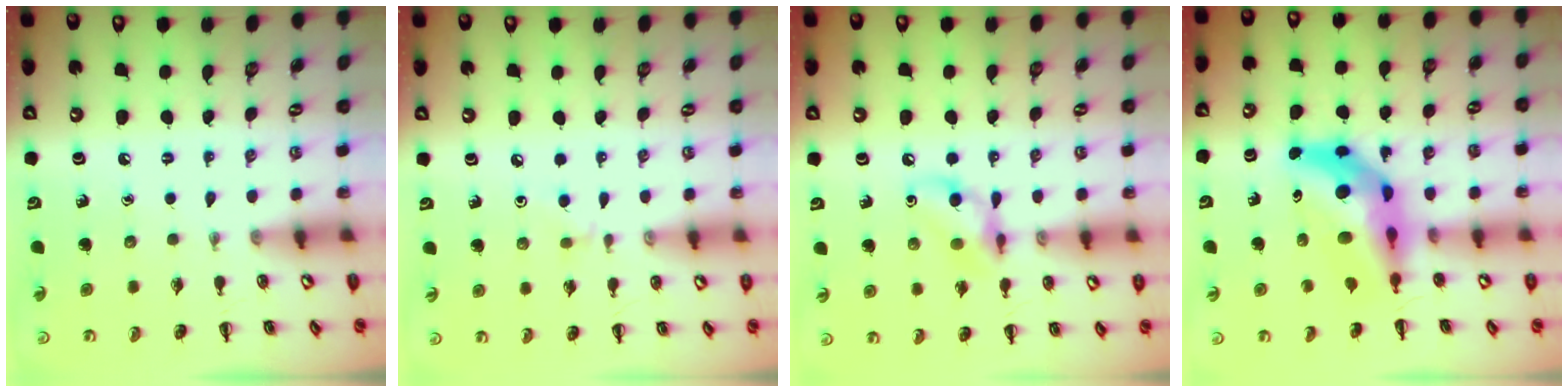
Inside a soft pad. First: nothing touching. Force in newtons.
{"total": 3.8, "press": 3.5, "slide": 1.4}
{"total": 10.4, "press": 10.3, "slide": 1.5}
{"total": 9.7, "press": 9.3, "slide": 2.8}